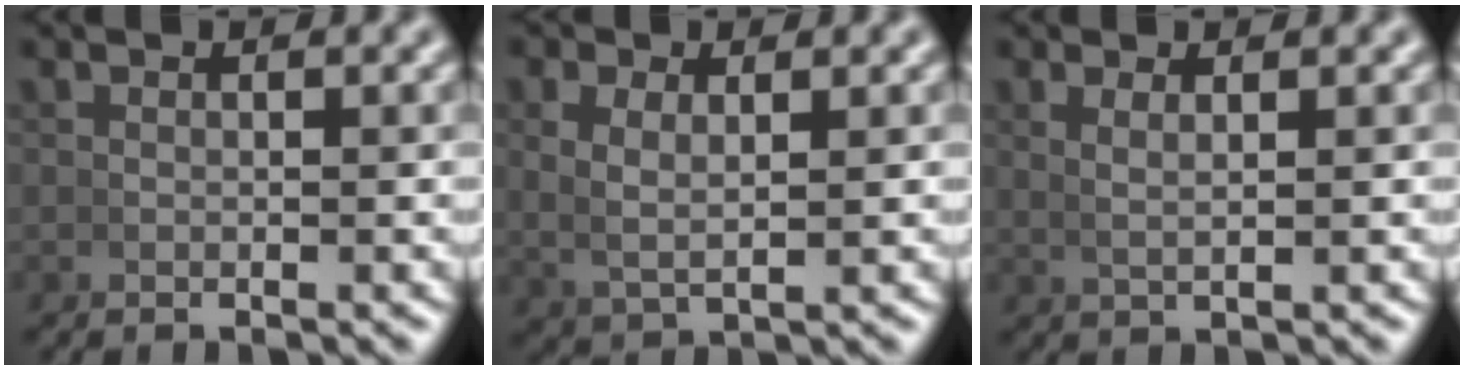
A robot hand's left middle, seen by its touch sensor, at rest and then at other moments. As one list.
[{"total": 3.0, "force": [1.0, 1.6, 2.3], "torque": [-0.047, -0.006, 0.031]}, {"total": 1.4, "force": [1.0, -0.2, 1.1], "torque": [-0.018, -0.002, 0.025]}]